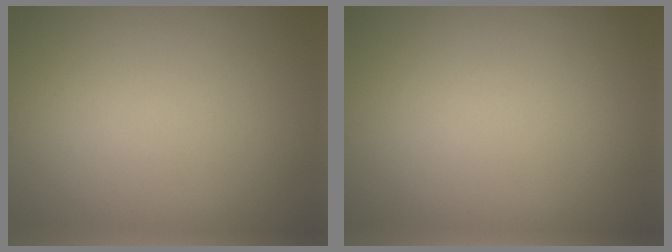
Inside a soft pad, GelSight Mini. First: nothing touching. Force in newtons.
{"total": 0.0}